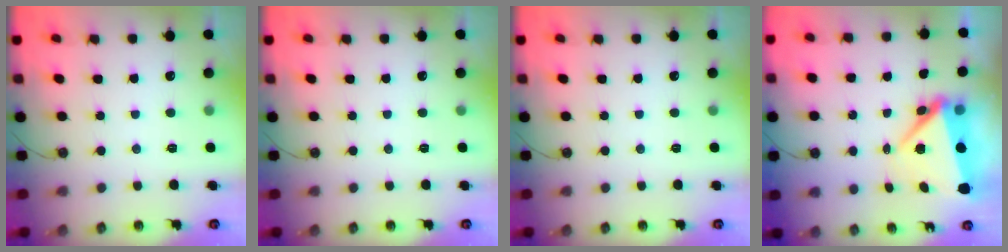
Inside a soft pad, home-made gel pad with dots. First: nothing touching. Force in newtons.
{"total": 0.0}
{"total": 0.0}
{"total": 9.3, "press": 8.2, "slide": 4.3}